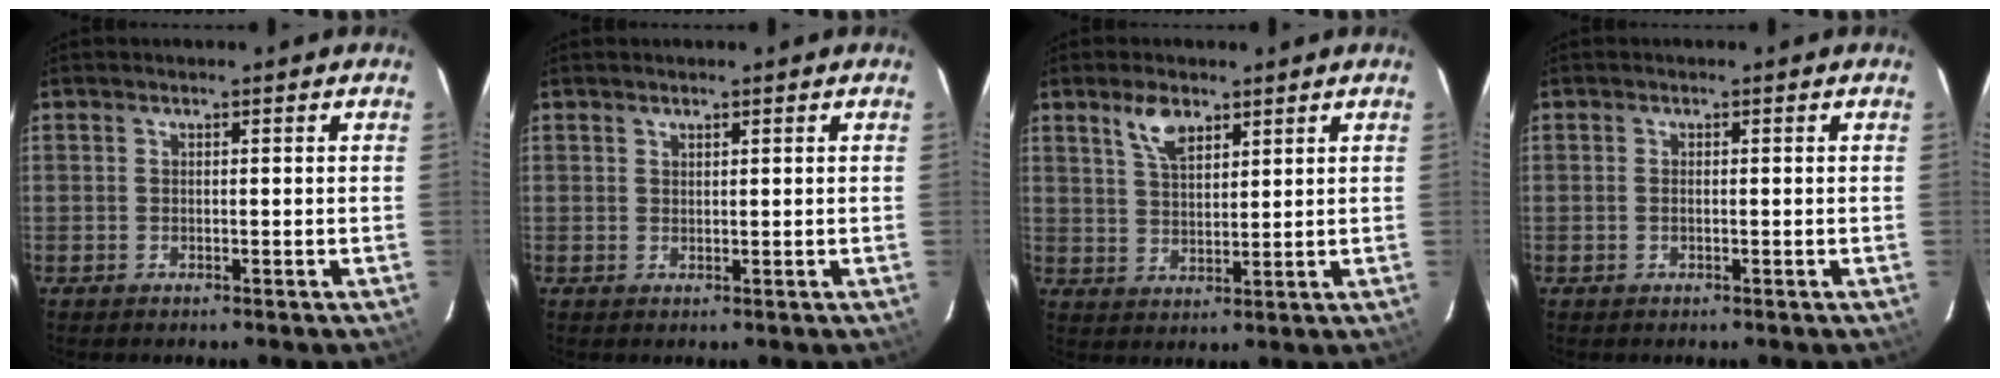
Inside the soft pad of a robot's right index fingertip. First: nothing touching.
{"total": 0.8, "force": [0.8, 0.3, 0.2], "torque": [-0.004, 0.000, 0.014]}
{"total": 5.7, "force": [3.7, 2.6, 3.5], "torque": [-0.061, 0.003, 0.072]}
{"total": 0.5, "force": [-0.1, 0.1, 0.5], "torque": [-0.012, -0.001, -0.003]}